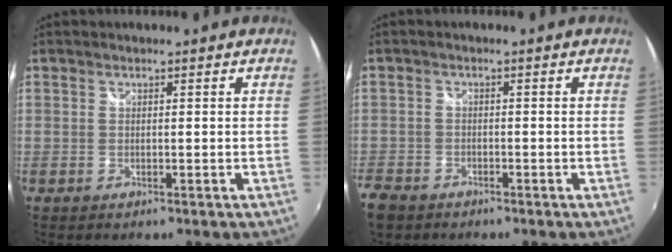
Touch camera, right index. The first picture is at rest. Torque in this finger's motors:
{"motor_torque": [-1.35, -0.79, -1.05, -0.20]}